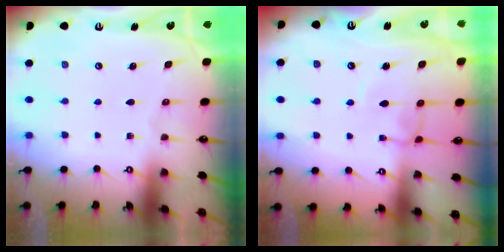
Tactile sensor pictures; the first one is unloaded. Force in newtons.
{"total": 1.4, "press": 1.4, "slide": 0.4}